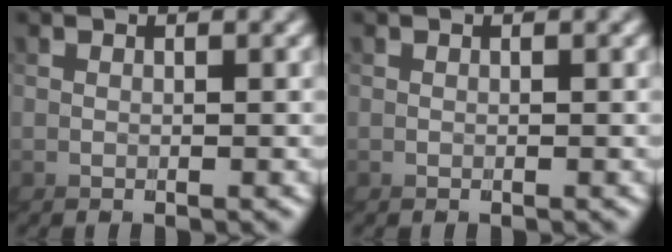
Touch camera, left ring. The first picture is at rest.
{"total": 0.0}